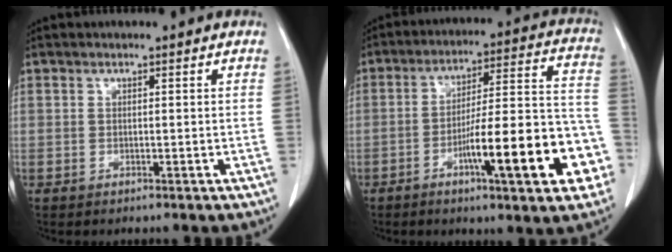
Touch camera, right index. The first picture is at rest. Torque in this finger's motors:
{"motor_torque": [0.87, -0.50, 0.56, 0.21]}